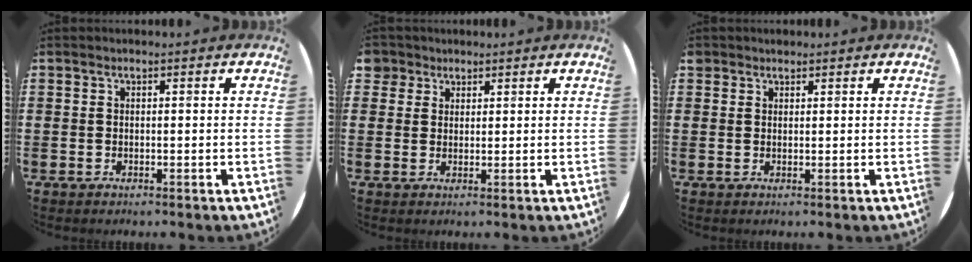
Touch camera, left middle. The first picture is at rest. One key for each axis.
{"total": 2.5, "fx": 1.9, "fy": 1.7, "fz": 0.0, "tx": 0.003, "ty": 0.004, "tz": 0.035}
{"total": 1.1, "fx": 1.0, "fy": 0.5, "fz": 0.0, "tx": -0.001, "ty": 0.003, "tz": 0.019}